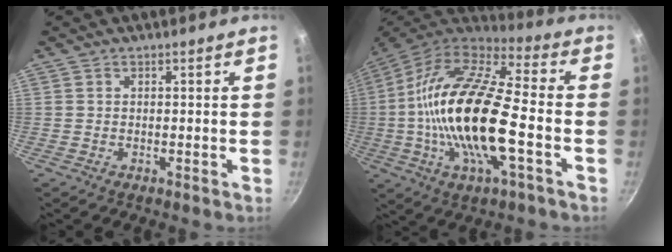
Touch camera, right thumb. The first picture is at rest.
{"total": 24.0, "force": [-3.5, 8.5, 22.2], "torque": [-0.426, 0.026, -0.079]}